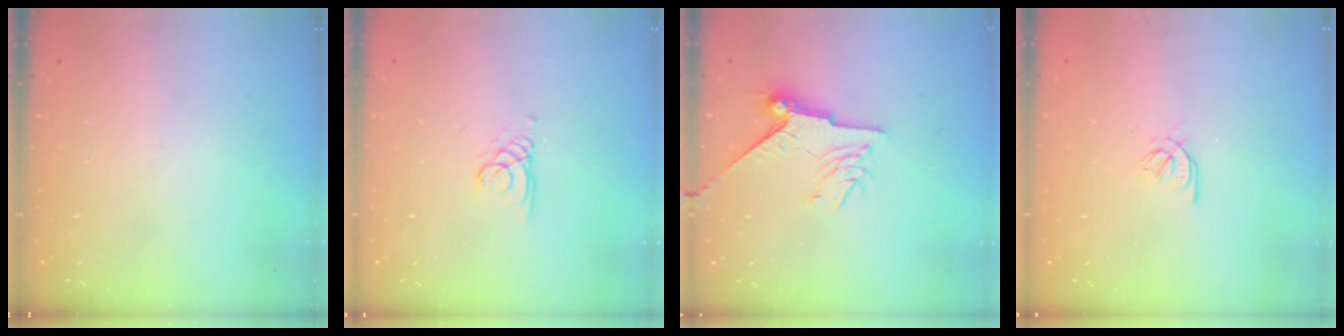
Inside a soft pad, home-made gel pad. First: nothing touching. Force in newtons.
{"total": 1.5, "press": 1.5, "slide": 0.1}
{"total": 10.9, "press": 10.8, "slide": 1.3}
{"total": 1.6, "press": 1.5, "slide": 0.3}